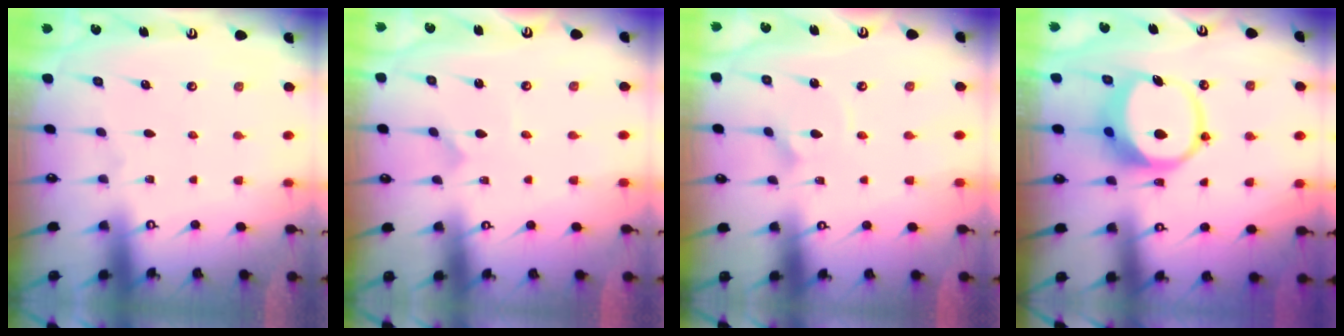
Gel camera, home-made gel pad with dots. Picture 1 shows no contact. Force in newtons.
{"total": 0.0}
{"total": 2.3, "press": 2.3, "slide": 0.3}
{"total": 9.9, "press": 9.8, "slide": 1.6}